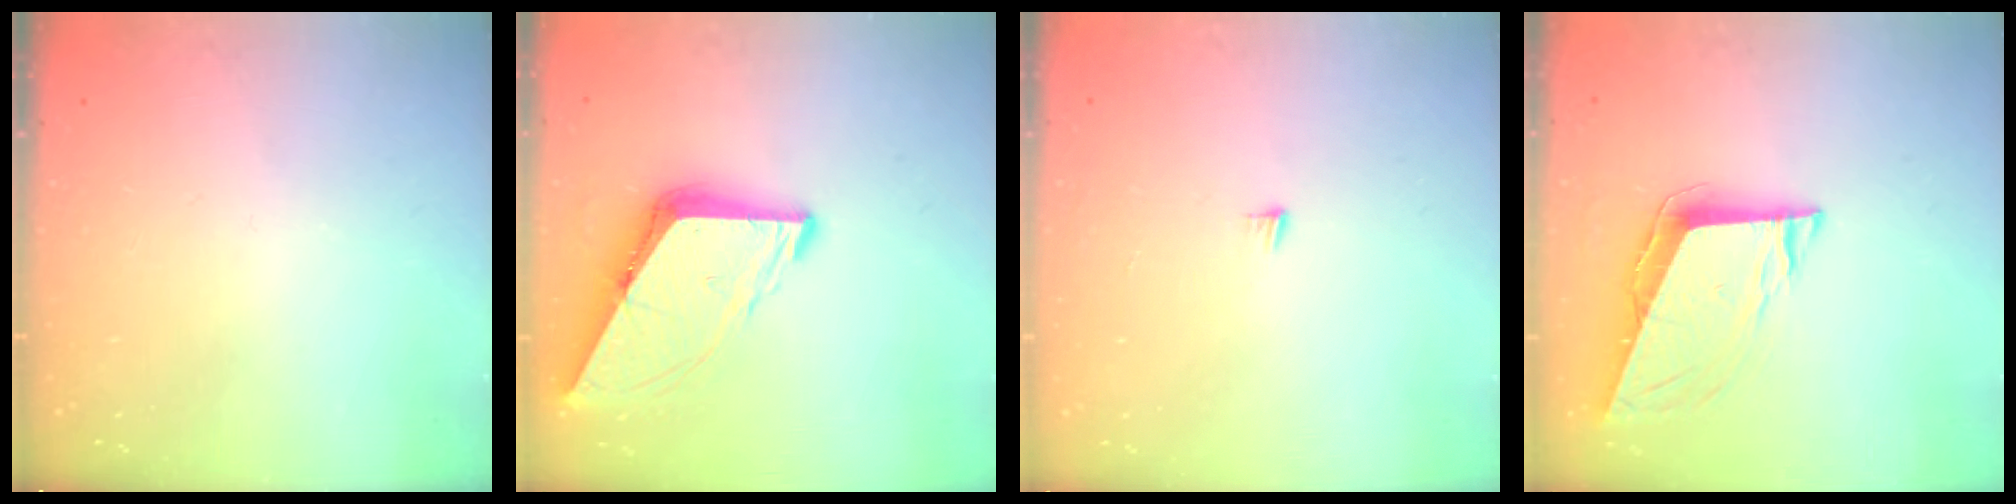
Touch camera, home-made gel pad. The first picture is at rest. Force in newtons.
{"total": 9.5, "press": 9.5, "slide": 1.1}
{"total": 5.2, "press": 5.2, "slide": 0.3}
{"total": 9.1, "press": 8.5, "slide": 3.1}